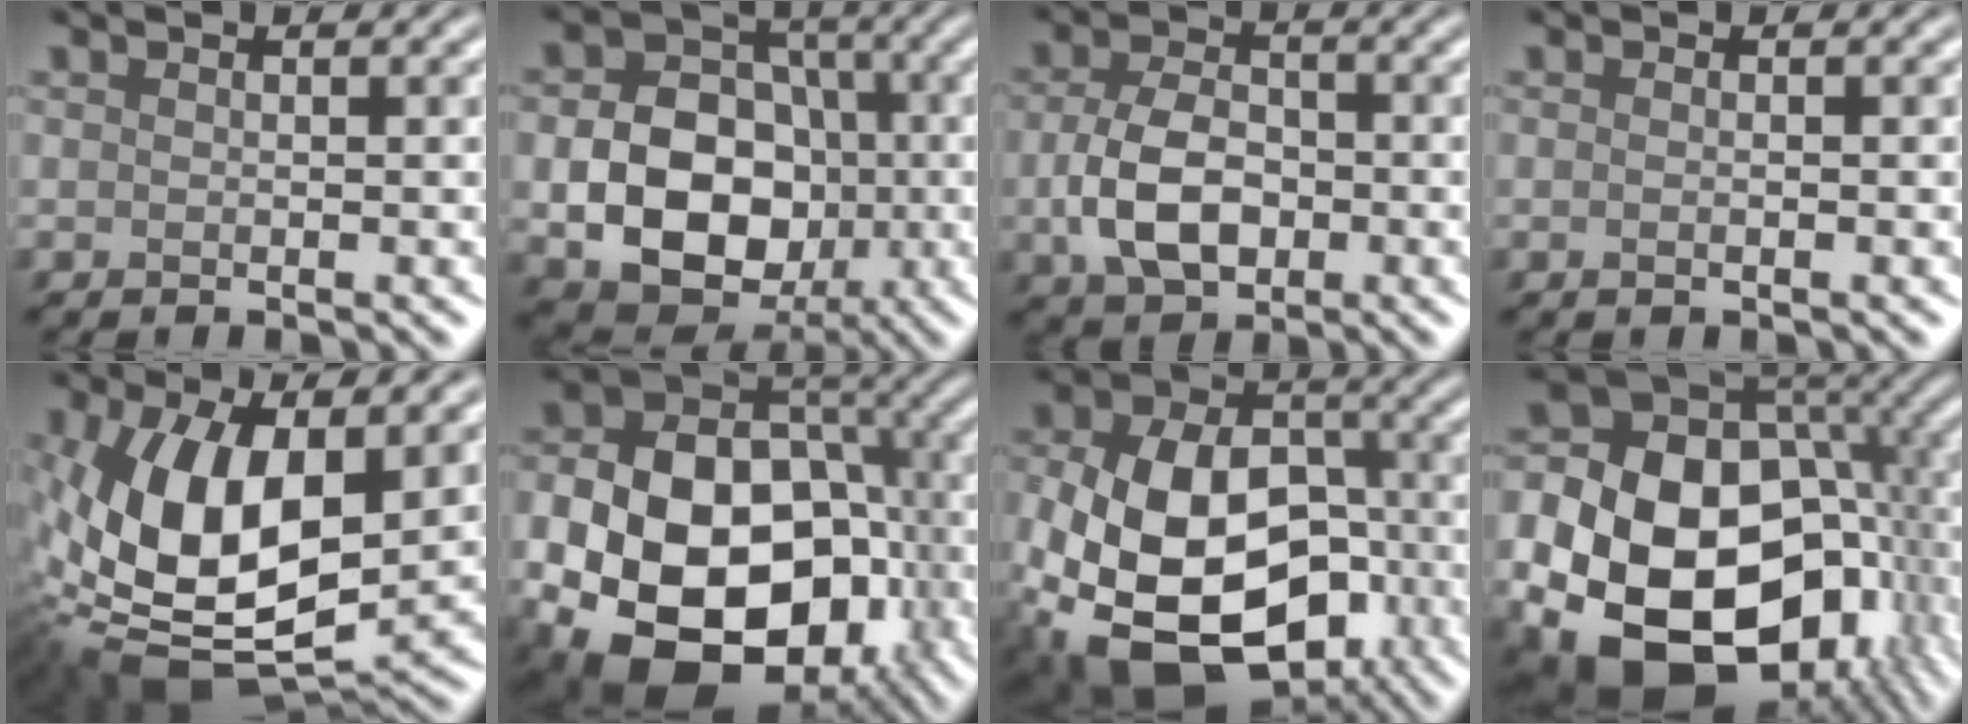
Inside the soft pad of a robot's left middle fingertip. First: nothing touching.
{"total": 9.9, "force": [-1.8, 7.7, 6.0], "torque": [-0.106, -0.010, -0.032]}
{"total": 5.8, "force": [-1.1, 3.9, 4.2], "torque": [-0.094, -0.006, -0.022]}
{"total": 0.6, "force": [-0.1, 0.2, 0.6], "torque": [-0.011, -0.005, -0.002]}
{"total": 12.8, "force": [1.0, 6.9, 10.7], "torque": [-0.215, -0.023, 0.019]}
{"total": 18.5, "force": [-5.7, 13.3, 11.5], "torque": [-0.196, -0.040, -0.086]}
{"total": 17.9, "force": [-5.8, 12.7, 11.2], "torque": [-0.201, -0.049, -0.096]}
{"total": 21.9, "force": [-5.4, 16.3, 13.6], "torque": [-0.253, -0.036, -0.080]}